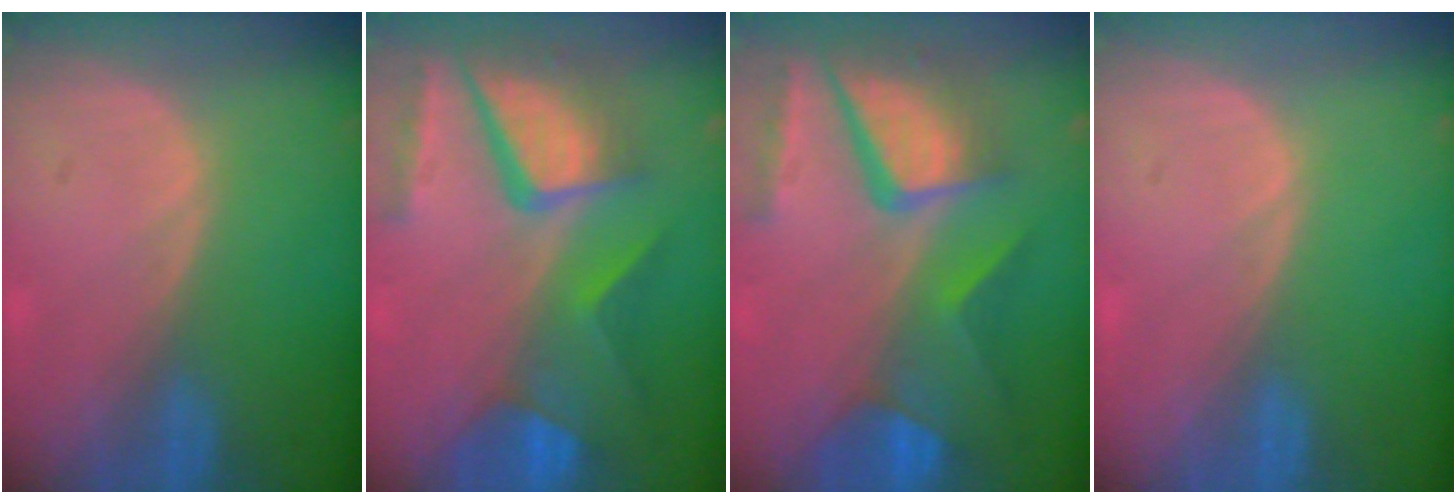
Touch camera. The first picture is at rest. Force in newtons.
{"total": 11.5, "press": 9.5, "slide": 6.5}
{"total": 11.5, "press": 9.5, "slide": 6.5}
{"total": 0.0}